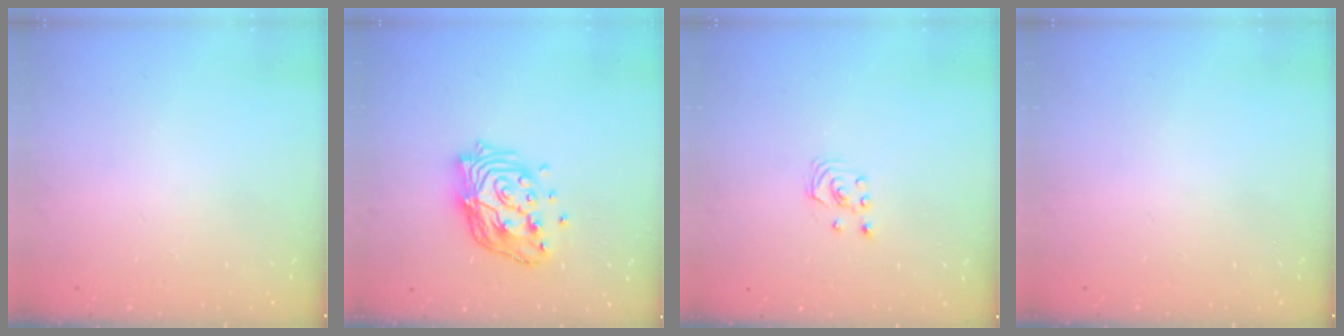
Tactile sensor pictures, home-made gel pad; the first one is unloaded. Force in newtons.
{"total": 14.8, "press": 14.7, "slide": 1.5}
{"total": 1.8, "press": 1.8, "slide": 0.2}
{"total": 0.0}